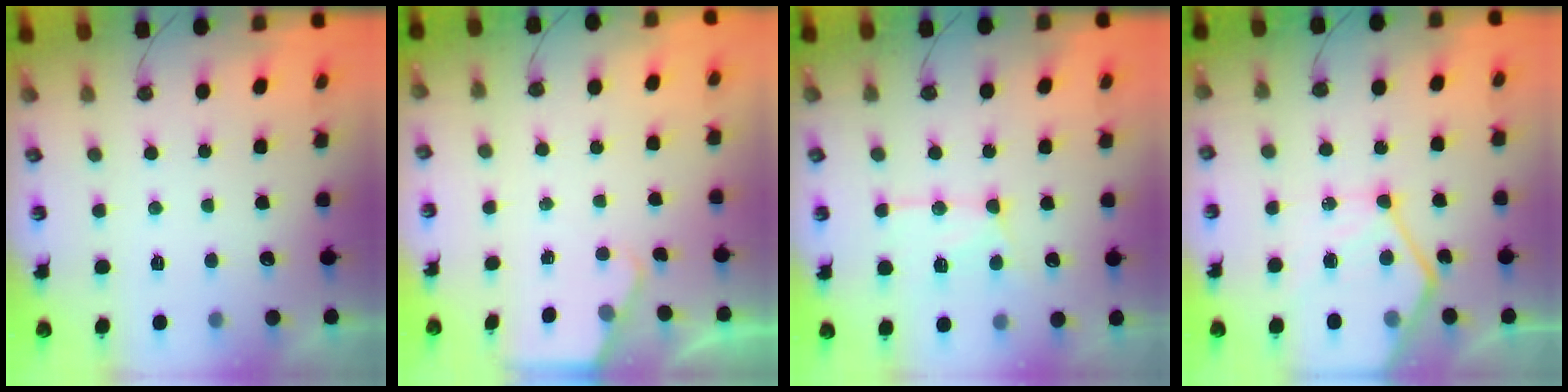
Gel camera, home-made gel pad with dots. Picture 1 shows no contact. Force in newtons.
{"total": 1.7, "press": 1.7, "slide": 0.3}
{"total": 13.9, "press": 13.8, "slide": 1.3}
{"total": 14.8, "press": 14.7, "slide": 1.1}